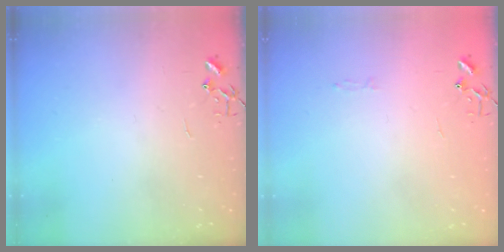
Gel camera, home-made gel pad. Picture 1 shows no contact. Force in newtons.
{"total": 2.8, "press": 2.8, "slide": 0.4}